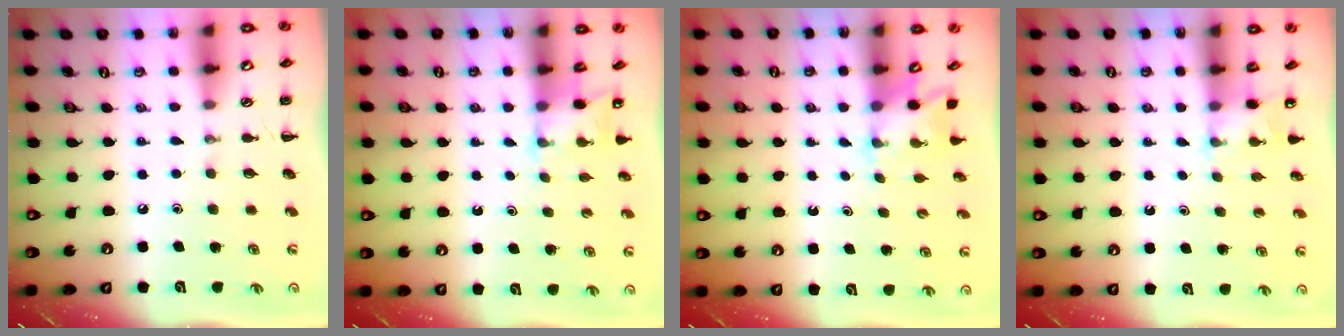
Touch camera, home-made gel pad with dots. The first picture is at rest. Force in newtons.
{"total": 2.8, "press": 2.7, "slide": 0.9}
{"total": 1.6, "press": 1.5, "slide": 0.6}
{"total": 2.0, "press": 1.9, "slide": 0.6}